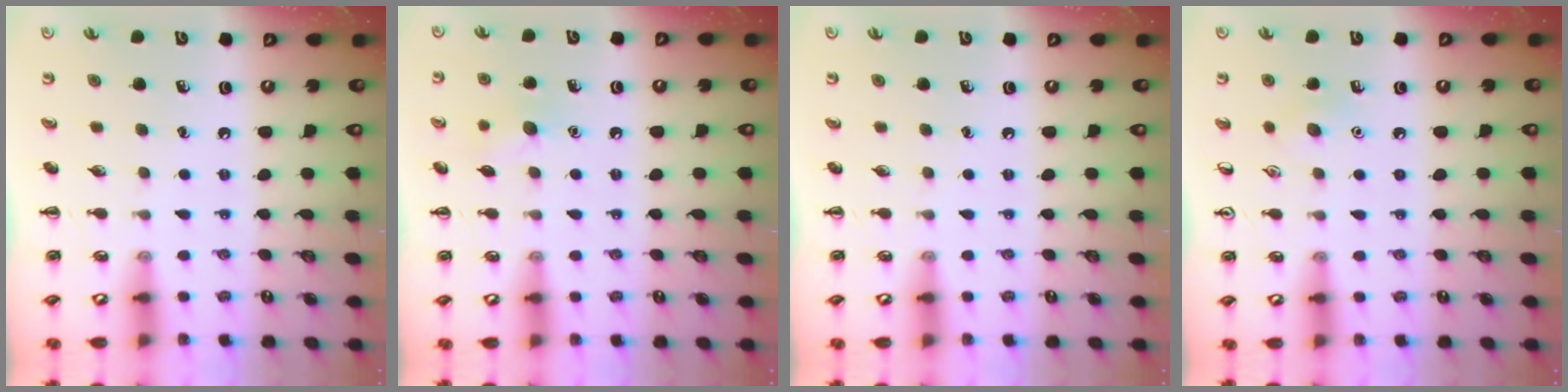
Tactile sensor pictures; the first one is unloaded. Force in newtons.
{"total": 8.3, "press": 8.1, "slide": 1.8}
{"total": 0.0}
{"total": 6.5, "press": 6.2, "slide": 1.8}